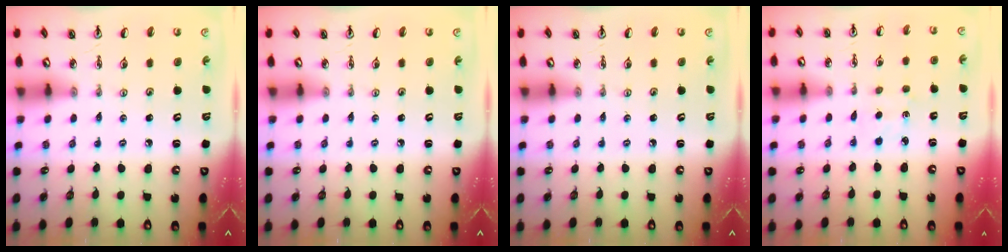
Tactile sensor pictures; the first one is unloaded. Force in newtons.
{"total": 0.0}
{"total": 0.0}
{"total": 1.6, "press": 1.6, "slide": 0.3}